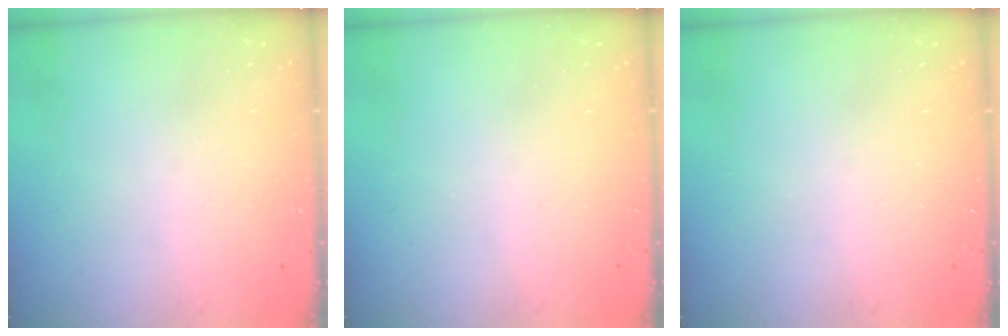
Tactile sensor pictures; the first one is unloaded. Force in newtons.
{"total": 0.0}
{"total": 0.0}